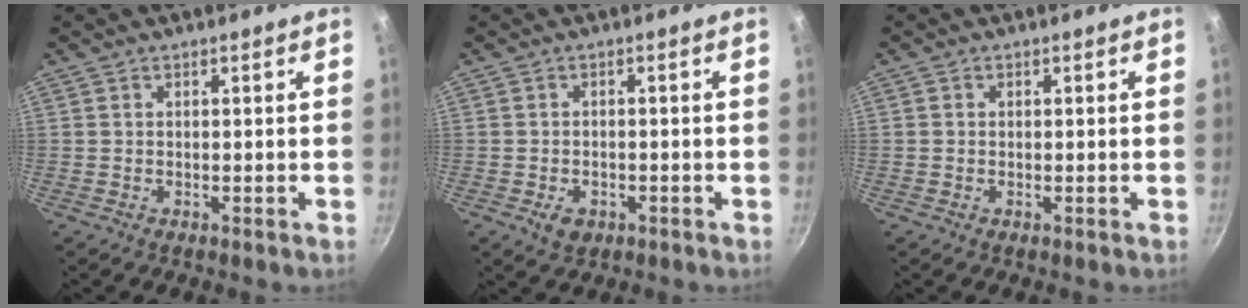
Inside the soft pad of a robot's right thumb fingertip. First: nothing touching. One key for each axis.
{"total": 3.5, "fx": -1.4, "fy": 2.5, "fz": 2.0, "tx": -0.033, "ty": 0.009, "tz": -0.017}
{"total": 0.6, "fx": 0.0, "fy": 0.6, "fz": 0.1, "tx": 0.001, "ty": 0.002, "tz": -0.001}